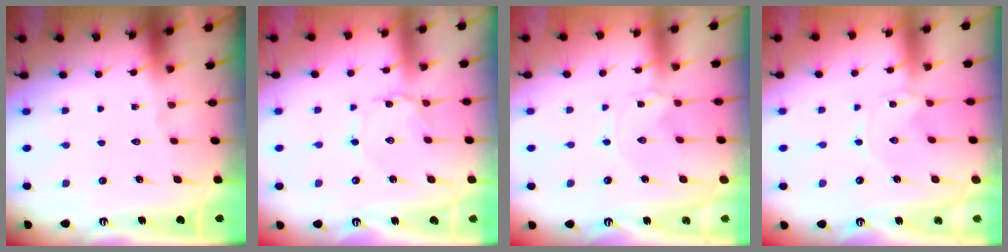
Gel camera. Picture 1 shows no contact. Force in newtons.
{"total": 1.0, "press": 1.0, "slide": 0.1}
{"total": 0.0}
{"total": 0.0}